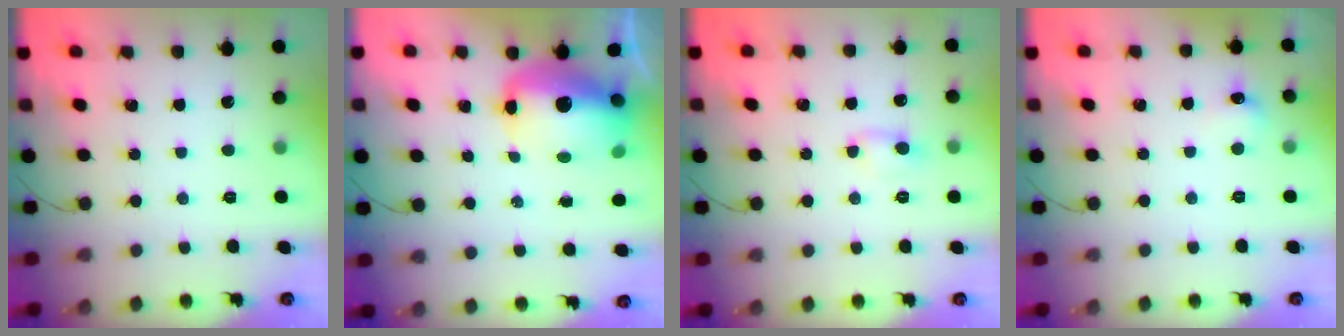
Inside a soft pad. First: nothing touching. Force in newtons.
{"total": 14.9, "press": 14.5, "slide": 3.4}
{"total": 2.5, "press": 2.4, "slide": 0.8}
{"total": 5.2, "press": 5.0, "slide": 1.4}